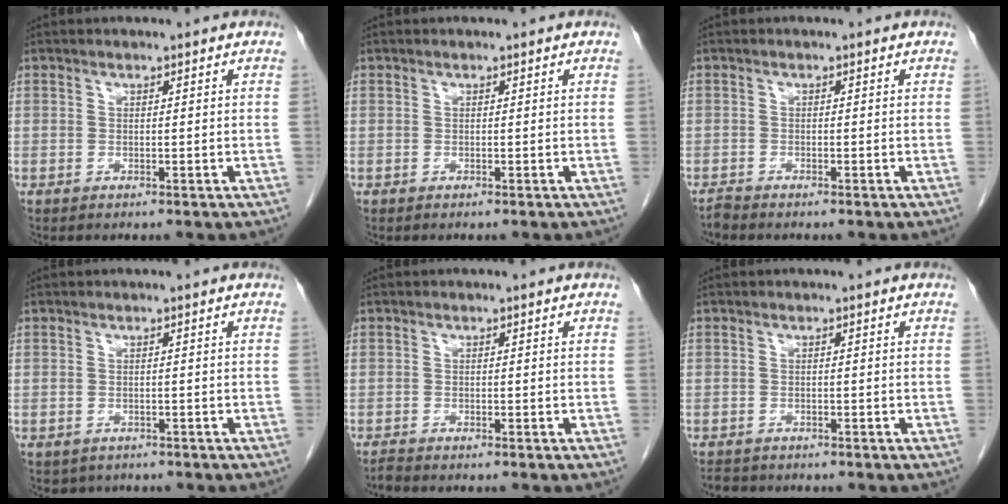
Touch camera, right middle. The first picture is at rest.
{"total": 0.0}
{"total": 0.9, "force": [-0.9, -0.1, 0.0], "torque": [-0.006, -0.004, -0.016]}
{"total": 2.2, "force": [-1.6, 1.5, 0.3], "torque": [-0.004, 0.003, -0.018]}
{"total": 0.8, "force": [-0.8, 0.0, 0.2], "torque": [-0.012, -0.003, -0.015]}
{"total": 2.1, "force": [-1.9, 0.9, 0.3], "torque": [-0.009, -0.003, -0.029]}